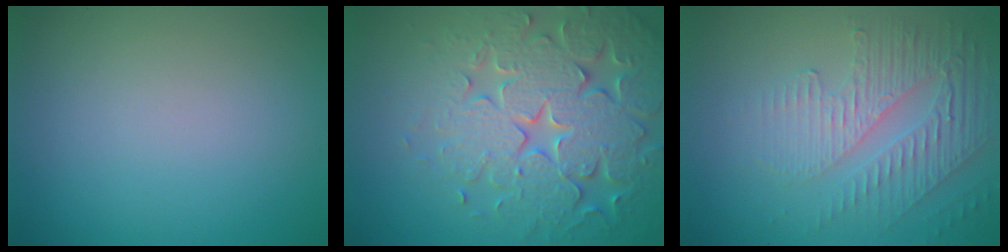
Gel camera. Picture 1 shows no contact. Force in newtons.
{"total": 7.8, "press": 7.7, "slide": 1.5}
{"total": 5.5, "press": 3.3, "slide": 4.4}